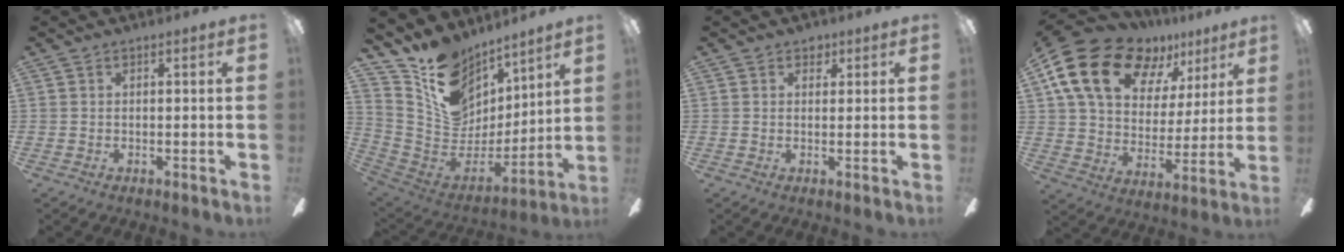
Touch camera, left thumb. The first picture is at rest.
{"total": 15.0, "force": [10.9, 9.5, 3.8], "torque": [-0.090, -0.089, 0.212]}
{"total": 2.1, "force": [1.3, 1.6, 0.7], "torque": [0.009, -0.004, 0.019]}
{"total": 20.4, "force": [12.5, 12.2, 10.7], "torque": [-0.208, -0.059, 0.229]}